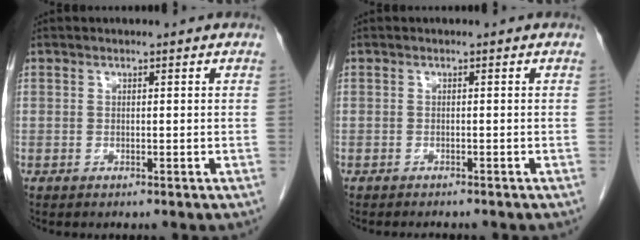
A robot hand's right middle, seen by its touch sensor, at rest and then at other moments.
{"total": 2.1, "force": [-1.9, 0.4, 0.7], "torque": [-0.014, -0.006, -0.021]}